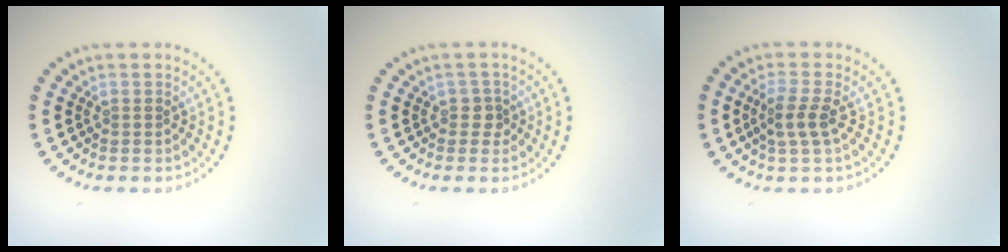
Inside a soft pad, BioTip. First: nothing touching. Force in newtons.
{"total": 1.2, "press": 1.0, "slide": 0.6}
{"total": 2.3, "press": 2.0, "slide": 1.1}